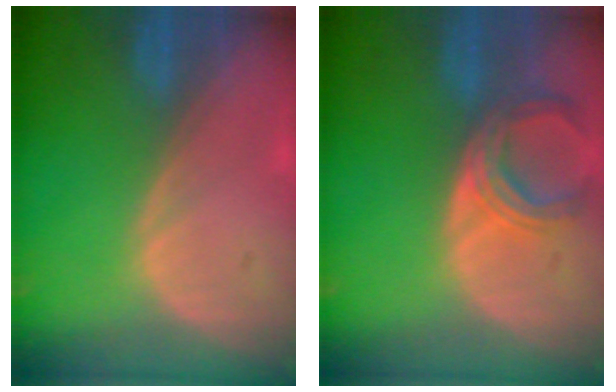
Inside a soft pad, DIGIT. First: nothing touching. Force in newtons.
{"total": 5.7, "press": 5.7, "slide": 0.5}